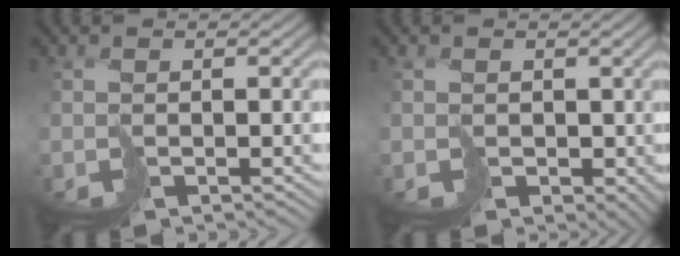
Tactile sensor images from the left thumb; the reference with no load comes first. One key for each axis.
{"total": 2.3, "fx": 0.4, "fy": 2.1, "fz": 0.8, "tx": -0.015, "ty": -0.011, "tz": 0.014}